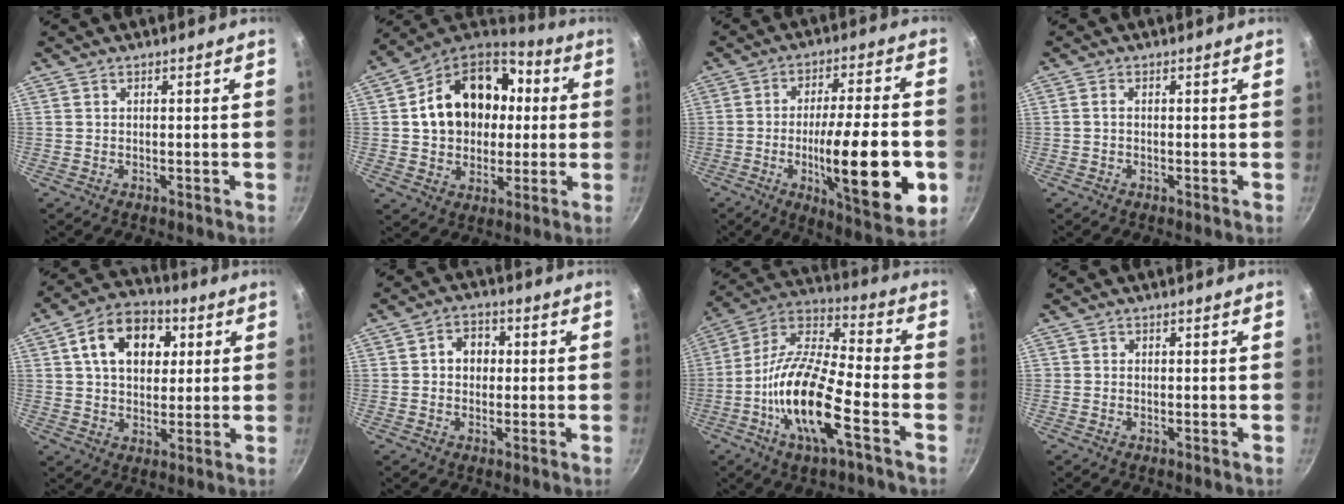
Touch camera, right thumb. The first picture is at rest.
{"total": 20.6, "force": [2.6, 16.0, 12.6], "torque": [-0.187, 0.037, 0.038]}
{"total": 21.6, "force": [-5.2, 5.3, 20.2], "torque": [-0.293, 0.011, -0.077]}
{"total": 1.0, "force": [-0.1, 0.7, 0.7], "torque": [-0.013, 0.005, -0.003]}
{"total": 14.2, "force": [4.2, 9.9, 9.2], "torque": [-0.118, 0.008, 0.056]}
{"total": 5.3, "force": [0.6, 4.4, 2.9], "torque": [-0.016, 0.009, 0.002]}
{"total": 17.6, "force": [-6.1, 5.2, 15.7], "torque": [-0.301, 0.035, -0.137]}
{"total": 0.6, "force": [0.0, 0.6, 0.0], "torque": [0.004, 0.001, -0.002]}